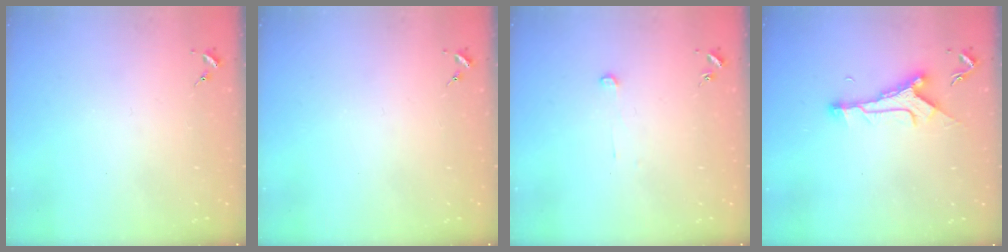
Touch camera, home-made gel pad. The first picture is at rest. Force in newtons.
{"total": 0.0}
{"total": 2.9, "press": 2.9, "slide": 0.2}
{"total": 10.1, "press": 10.1, "slide": 0.8}